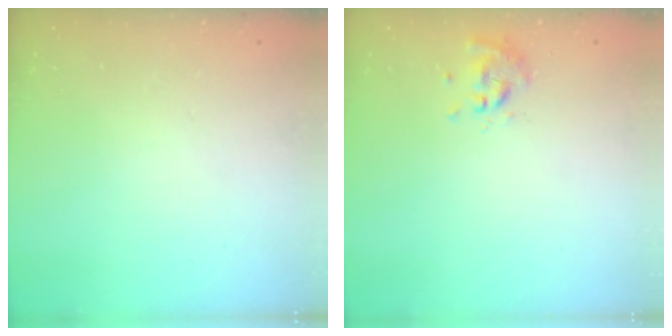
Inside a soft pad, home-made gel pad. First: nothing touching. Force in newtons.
{"total": 0.0}